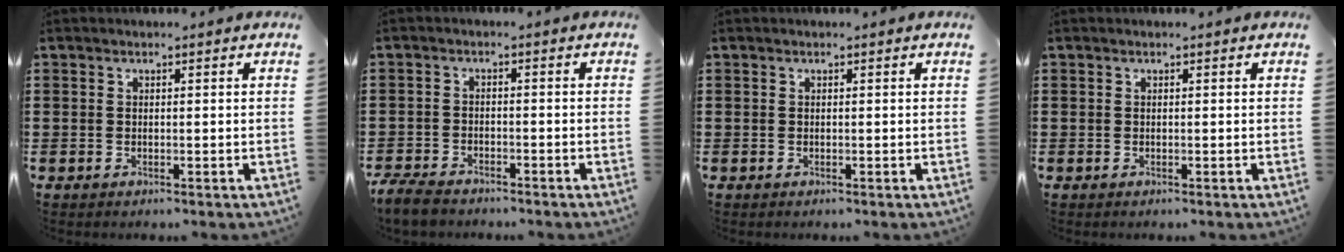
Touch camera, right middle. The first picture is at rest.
{"total": 3.4, "force": [-3.2, 0.8, 1.0], "torque": [-0.040, -0.004, -0.071]}
{"total": 0.0}
{"total": 0.0}